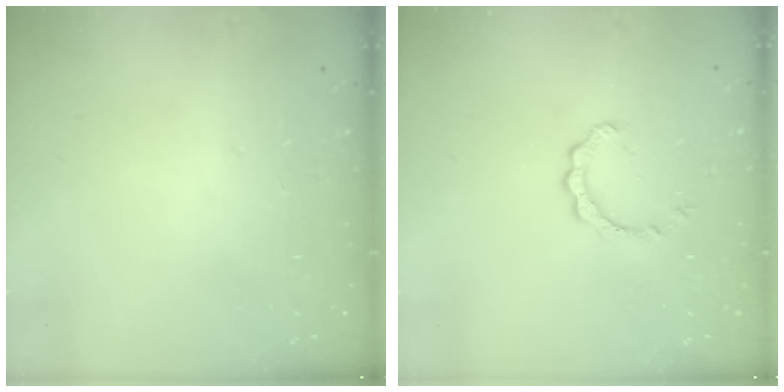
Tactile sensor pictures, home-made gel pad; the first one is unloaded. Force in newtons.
{"total": 2.1, "press": 2.1, "slide": 0.2}